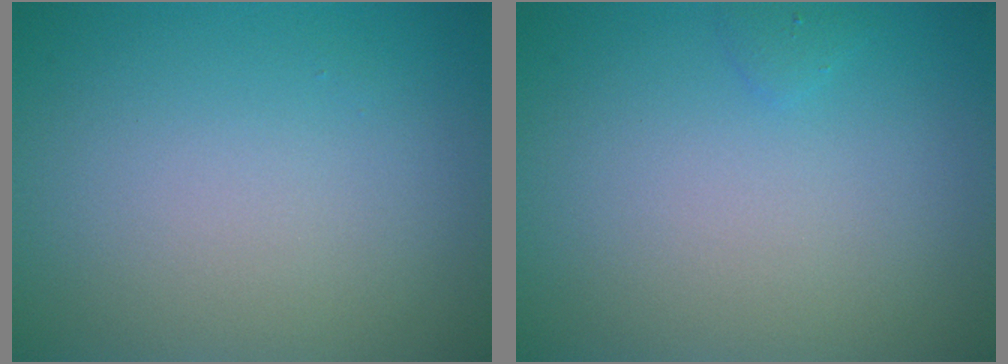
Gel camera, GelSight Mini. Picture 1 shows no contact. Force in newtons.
{"total": 0.5, "press": 0.5, "slide": 0.1}